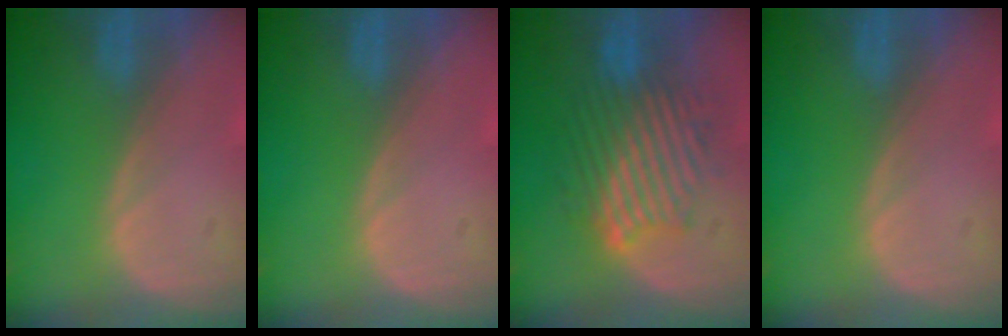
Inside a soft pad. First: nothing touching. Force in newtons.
{"total": 0.0}
{"total": 9.3, "press": 9.3, "slide": 0.5}
{"total": 0.0}